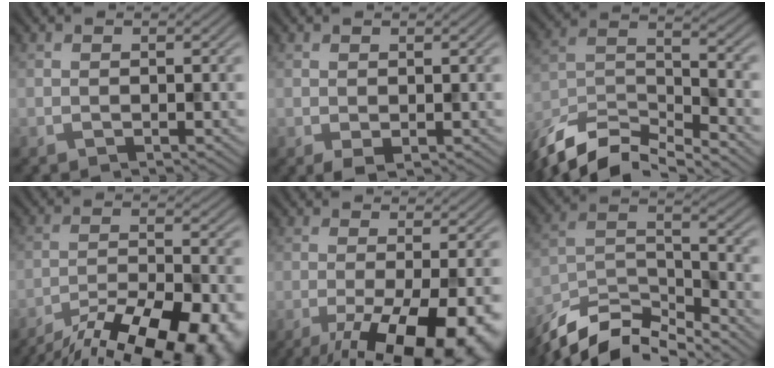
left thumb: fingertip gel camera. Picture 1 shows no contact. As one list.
[{"total": 1.2, "force": [-0.2, 0.6, 1.0], "torque": [-0.021, -0.004, -0.002]}, {"total": 11.6, "force": [-9.5, 3.3, 5.6], "torque": [-0.118, -0.008, -0.183]}, {"total": 17.1, "force": [-13.5, 4.9, 9.3], "torque": [-0.148, -0.031, -0.188]}, {"total": 14.2, "force": [-6.5, 4.4, 11.8], "torque": [-0.173, -0.015, -0.088]}, {"total": 11.7, "force": [-9.7, 3.4, 5.6], "torque": [-0.108, -0.006, -0.189]}]